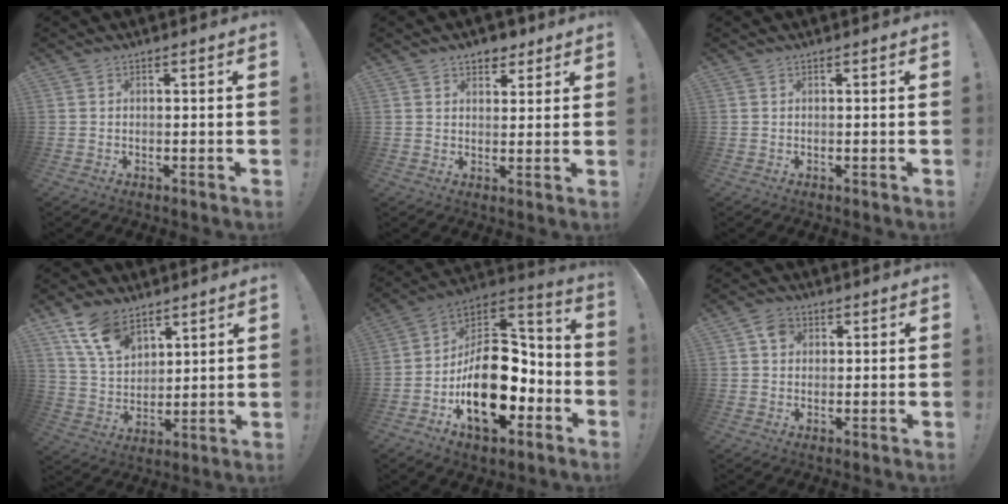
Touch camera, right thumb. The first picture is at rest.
{"total": 5.1, "force": [3.4, 3.4, 1.6], "torque": [-0.005, -0.017, 0.059]}
{"total": 0.0}
{"total": 12.7, "force": [8.5, 7.5, 5.7], "torque": [-0.104, -0.044, 0.164]}
{"total": 24.4, "force": [-6.4, 14.7, 18.3], "torque": [-0.293, 0.033, -0.090]}
{"total": 4.0, "force": [1.1, 3.3, 1.9], "torque": [-0.026, 0.007, 0.019]}